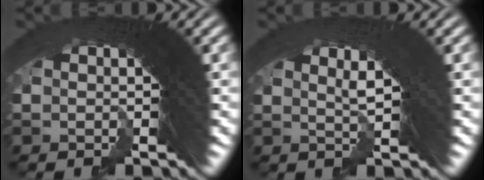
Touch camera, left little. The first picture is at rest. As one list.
[{"total": 3.4, "force": [2.5, 0.0, 2.4], "torque": [-0.011, 0.023, 0.036]}]